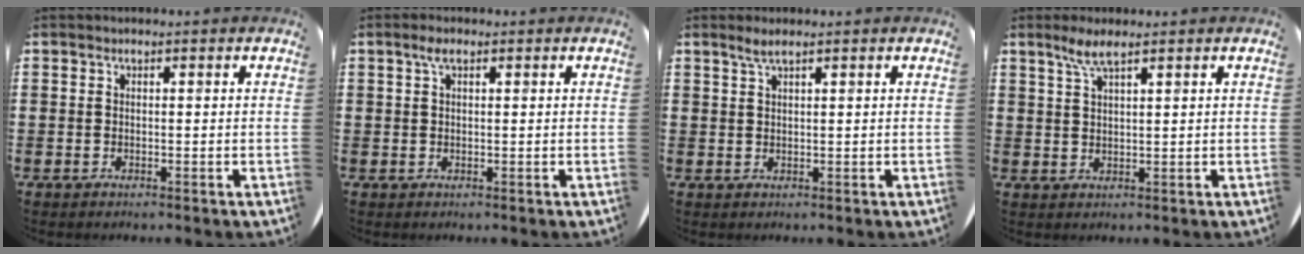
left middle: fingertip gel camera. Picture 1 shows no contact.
{"total": 1.9, "force": [0.9, 0.7, 1.5], "torque": [-0.032, 0.005, 0.015]}
{"total": 1.9, "force": [1.4, 0.1, 1.3], "torque": [-0.026, 0.003, 0.024]}
{"total": 3.7, "force": [2.6, 0.4, 2.7], "torque": [-0.059, 0.005, 0.045]}